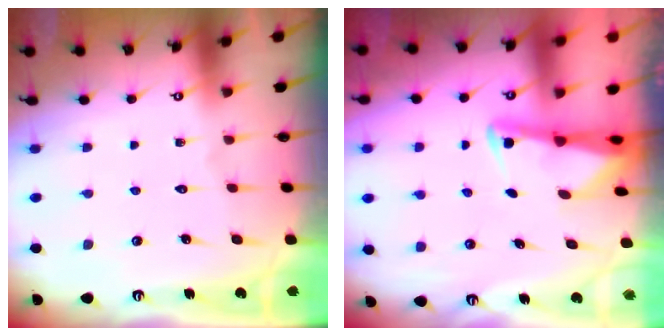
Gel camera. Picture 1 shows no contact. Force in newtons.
{"total": 2.3, "press": 2.2, "slide": 0.3}